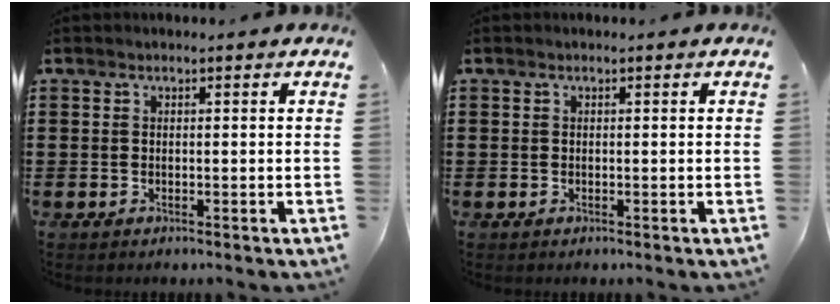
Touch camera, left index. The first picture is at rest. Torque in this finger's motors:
{"motor_torque": [0.00, 0.00, 0.00, 0.01]}